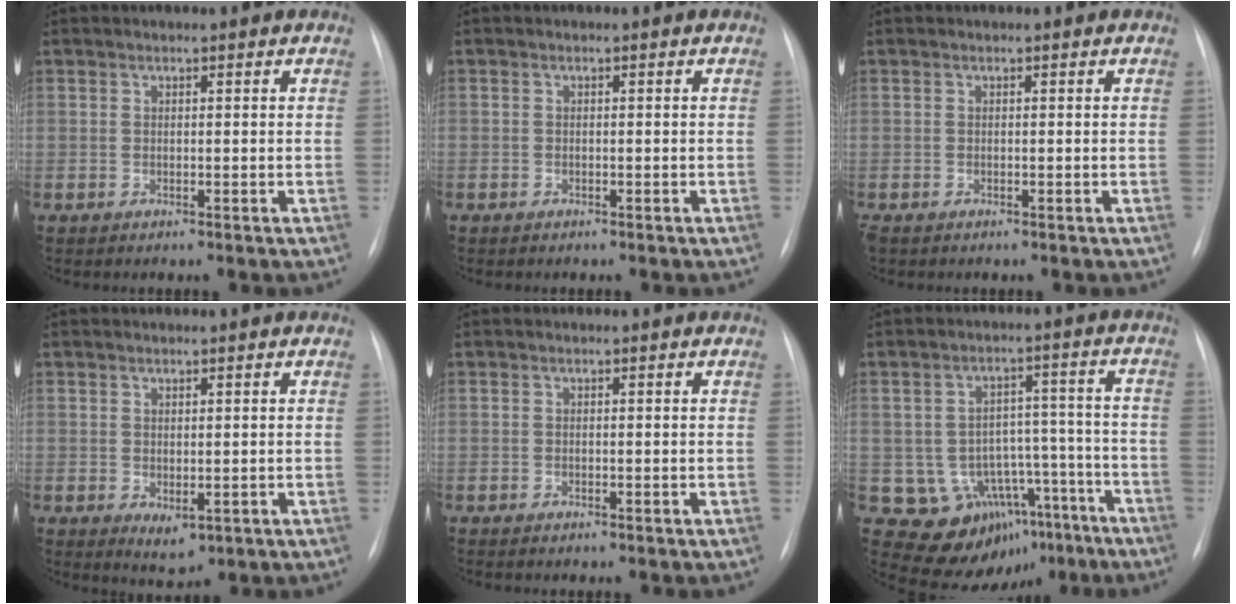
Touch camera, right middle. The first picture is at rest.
{"total": 0.5, "force": [-0.4, 0.4, 0.0], "torque": [-0.005, 0.003, -0.006]}
{"total": 1.1, "force": [-0.7, 0.6, 0.5], "torque": [-0.009, 0.000, -0.009]}
{"total": 2.7, "force": [-0.5, 1.5, 2.2], "torque": [-0.030, -0.008, 0.006]}
{"total": 0.8, "force": [-0.6, 0.2, 0.4], "torque": [-0.010, -0.002, -0.008]}
{"total": 14.3, "force": [-7.9, 10.6, 5.4], "torque": [-0.056, 0.064, -0.096]}